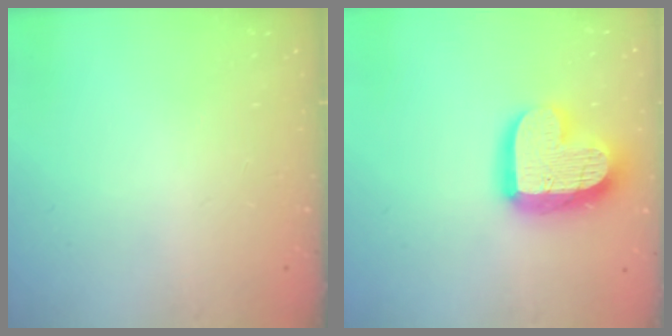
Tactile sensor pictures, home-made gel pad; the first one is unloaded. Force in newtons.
{"total": 18.6, "press": 18.6, "slide": 1.4}